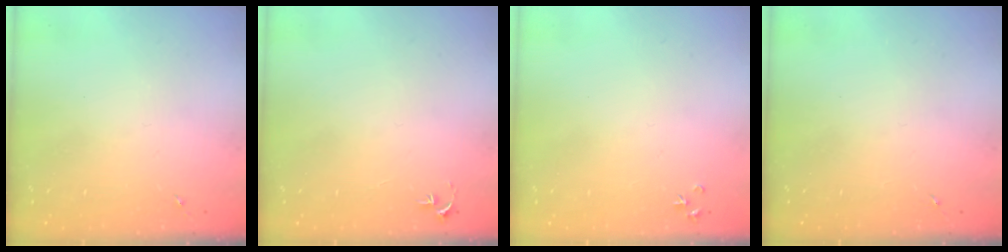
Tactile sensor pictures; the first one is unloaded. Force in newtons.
{"total": 2.7, "press": 2.7, "slide": 0.3}
{"total": 3.2, "press": 3.2, "slide": 0.4}
{"total": 0.0}